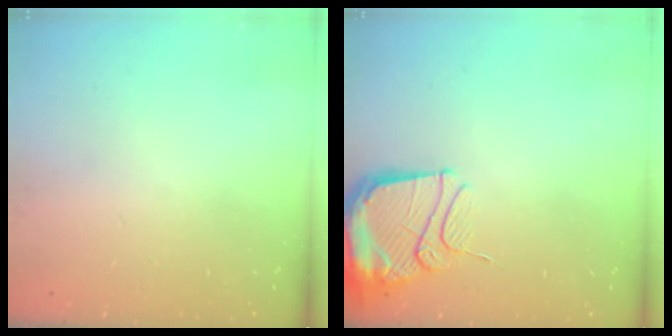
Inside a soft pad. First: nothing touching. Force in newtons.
{"total": 13.3, "press": 13.2, "slide": 1.4}